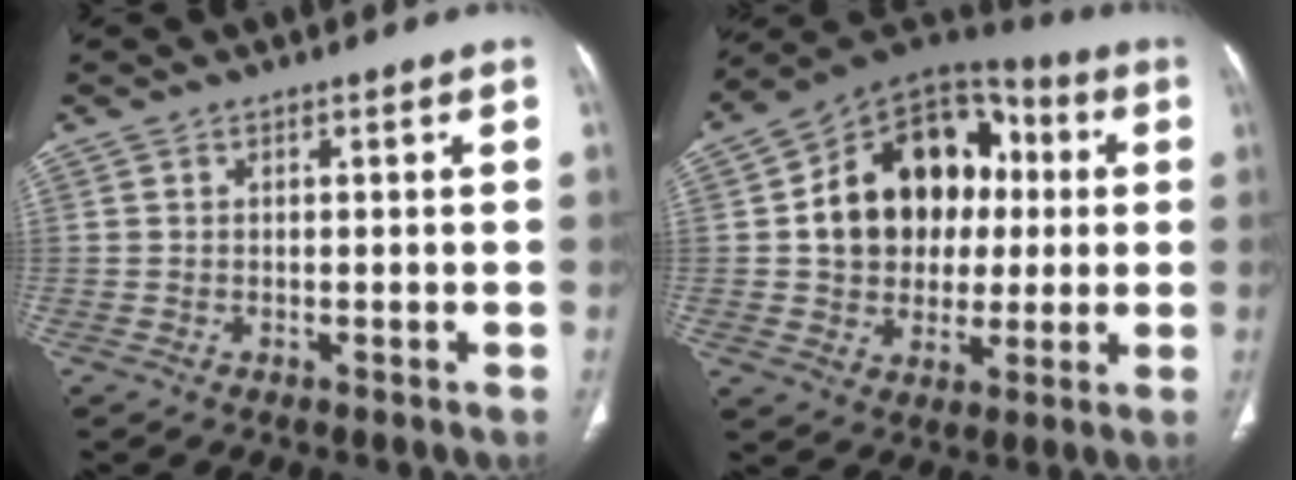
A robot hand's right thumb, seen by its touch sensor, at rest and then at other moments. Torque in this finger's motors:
{"motor_torque": [1.16, 3.82, 0.16, 0.10, 0.16]}